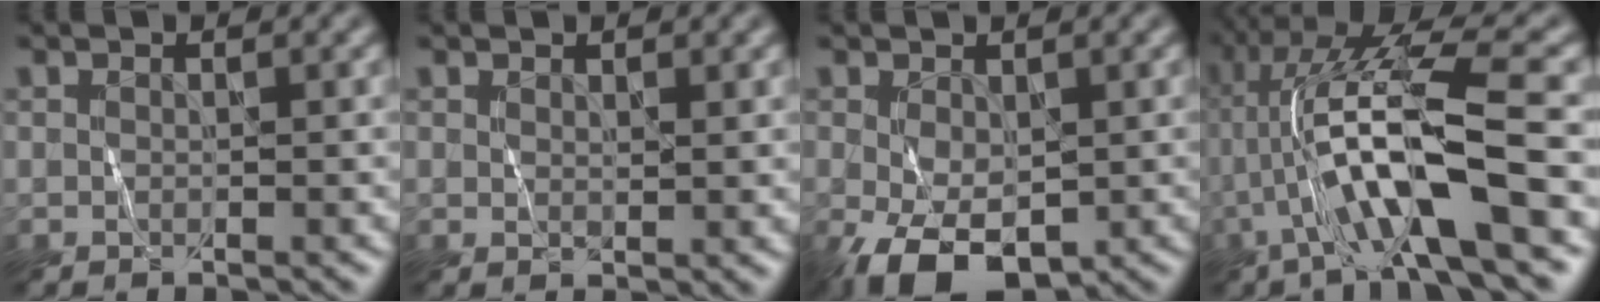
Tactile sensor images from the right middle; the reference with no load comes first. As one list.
[{"total": 1.2, "force": [0.7, 0.5, 0.8], "torque": [-0.015, -0.006, 0.017]}, {"total": 6.5, "force": [-2.0, 4.0, 4.7], "torque": [-0.112, -0.022, -0.026]}, {"total": 10.8, "force": [-2.0, 2.2, 10.4], "torque": [-0.198, 0.023, -0.035]}]